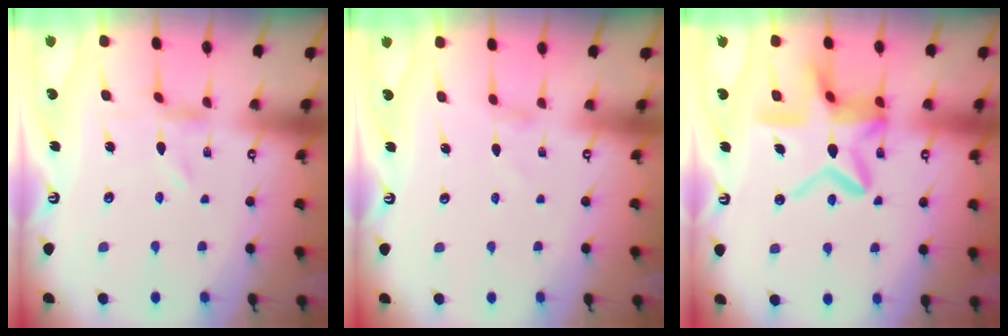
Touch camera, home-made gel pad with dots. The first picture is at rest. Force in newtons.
{"total": 0.9, "press": 0.9, "slide": 0.3}
{"total": 16.7, "press": 16.7, "slide": 1.4}